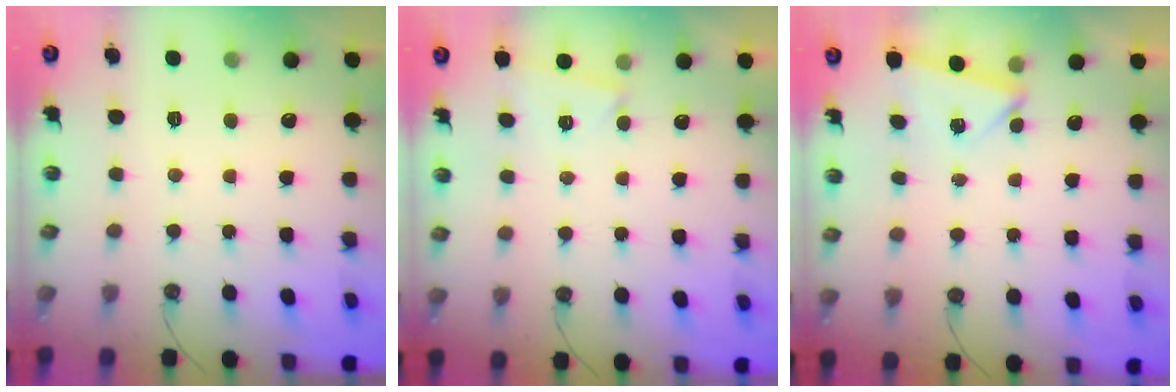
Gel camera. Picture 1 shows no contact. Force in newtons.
{"total": 2.1, "press": 2.1, "slide": 0.5}
{"total": 2.6, "press": 1.9, "slide": 1.8}